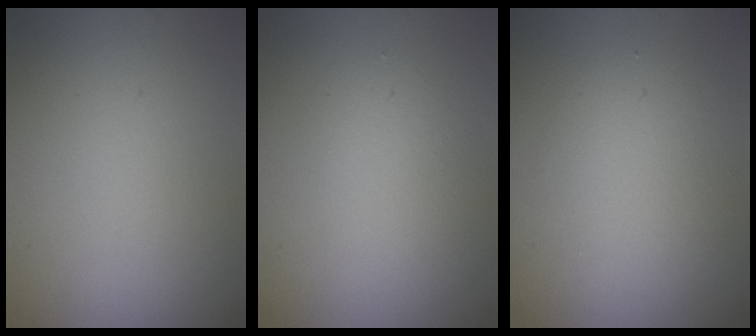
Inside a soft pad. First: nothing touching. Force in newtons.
{"total": 2.3, "press": 2.3, "slide": 0.2}
{"total": 3.6, "press": 3.6, "slide": 0.2}